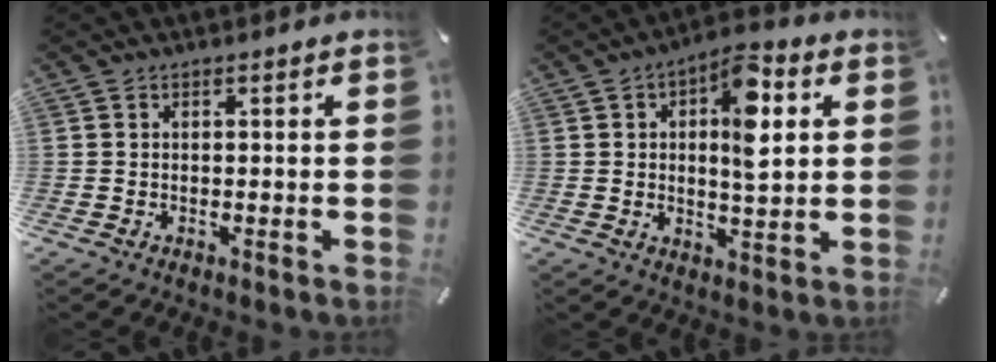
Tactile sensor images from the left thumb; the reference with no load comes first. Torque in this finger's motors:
{"motor_torque": [0.59, 0.61, 0.54, 0.32, 0.07]}